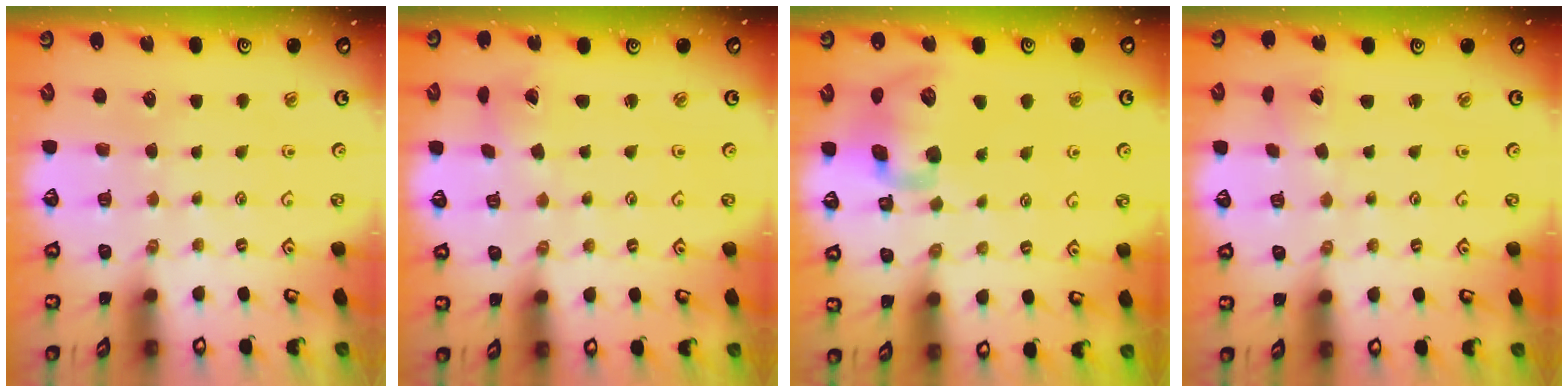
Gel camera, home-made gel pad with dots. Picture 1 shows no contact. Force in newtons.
{"total": 1.2, "press": 1.2, "slide": 0.2}
{"total": 13.5, "press": 13.4, "slide": 2.2}
{"total": 2.0, "press": 2.0, "slide": 0.2}